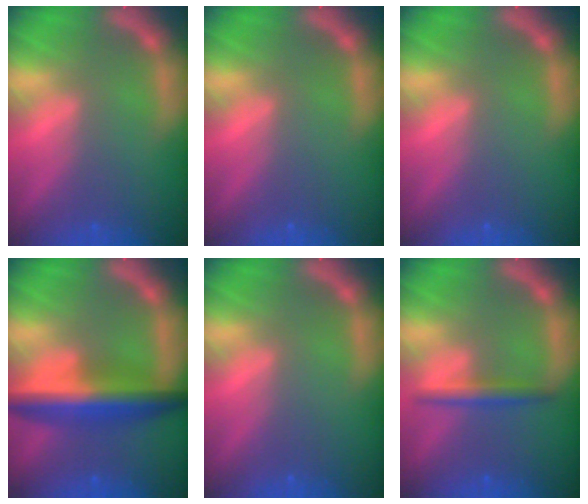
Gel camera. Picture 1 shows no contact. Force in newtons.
{"total": 0.0}
{"total": 0.0}
{"total": 7.5}
{"total": 0.0}
{"total": 2.4}